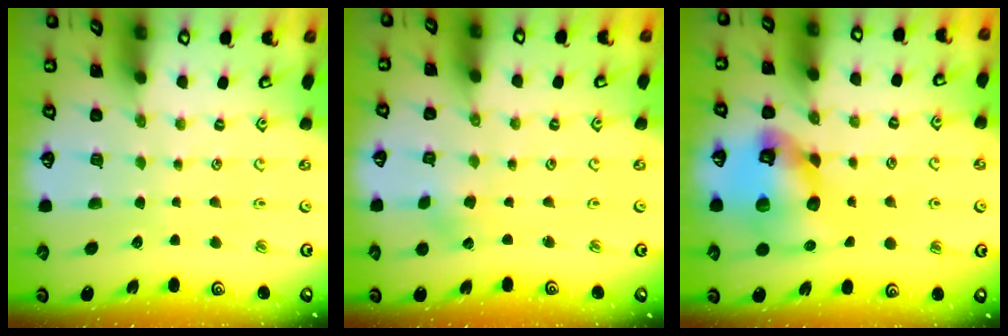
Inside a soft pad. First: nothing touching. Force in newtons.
{"total": 0.6, "press": 0.6, "slide": 0.1}
{"total": 15.1, "press": 14.9, "slide": 2.3}